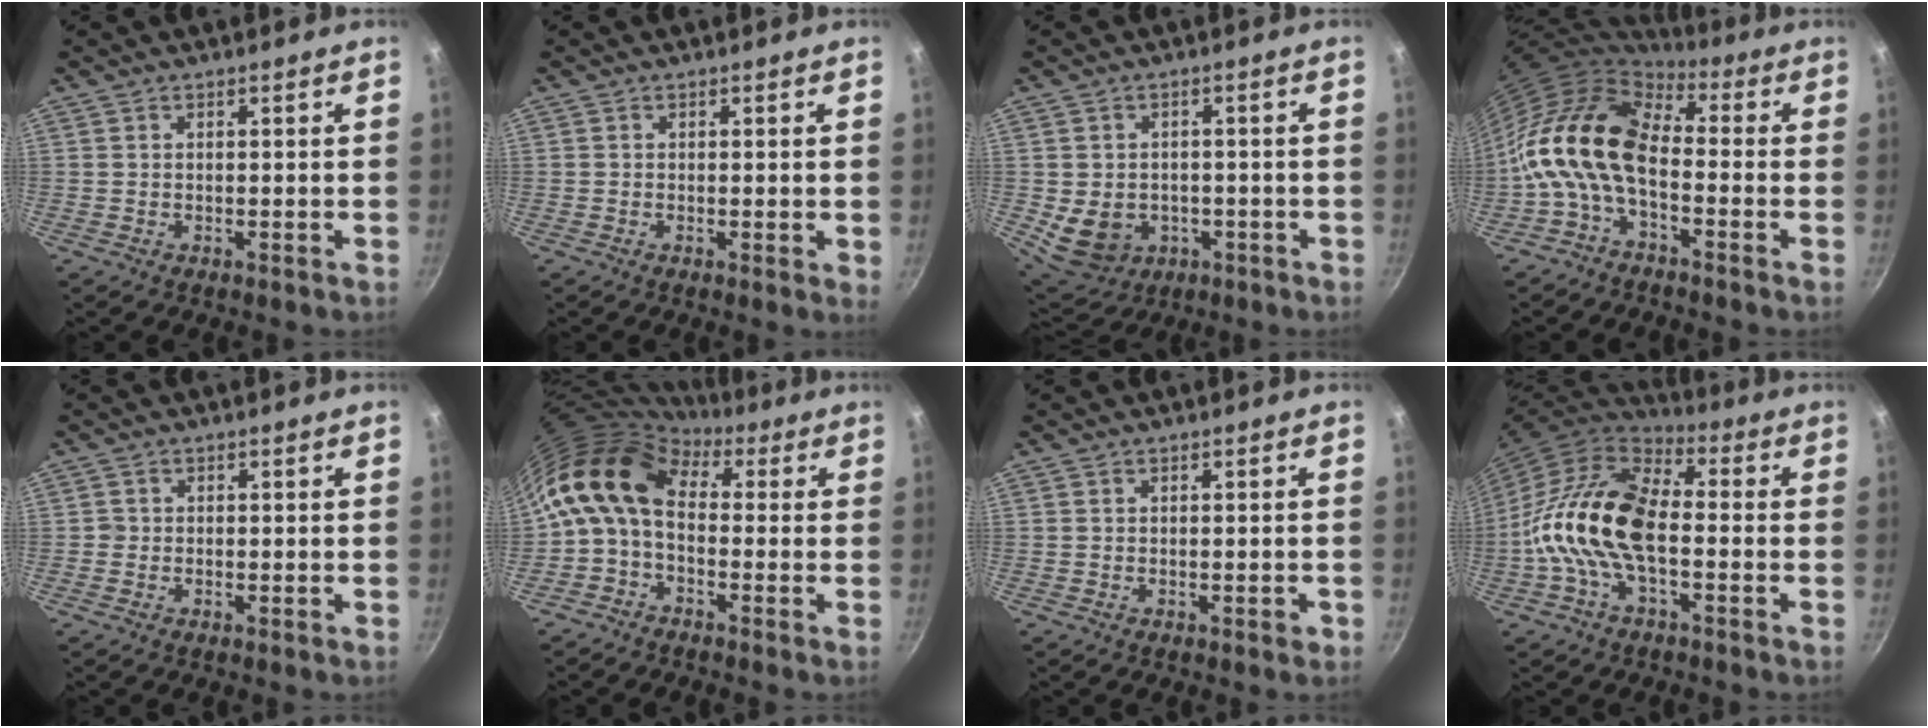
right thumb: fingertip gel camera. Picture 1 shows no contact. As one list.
[{"total": 1.3, "force": [0.0, 0.4, 1.2], "torque": [-0.018, -0.004, -0.002]}, {"total": 9.2, "force": [-2.1, 7.4, 5.0], "torque": [-0.070, 0.003, -0.014]}, {"total": 13.7, "force": [-2.6, 7.9, 10.9], "torque": [-0.191, 0.034, -0.068]}, {"total": 0.6, "force": [-0.2, 0.6, -0.1], "torque": [0.004, 0.004, -0.008]}, {"total": 10.9, "force": [1.1, 7.2, 8.2], "torque": [-0.142, 0.026, -0.004]}, {"total": 1.3, "force": [-0.6, 0.5, 1.1], "torque": [-0.014, 0.003, -0.008]}, {"total": 16.2, "force": [-2.7, 8.8, 13.3], "torque": [-0.241, 0.036, -0.067]}]